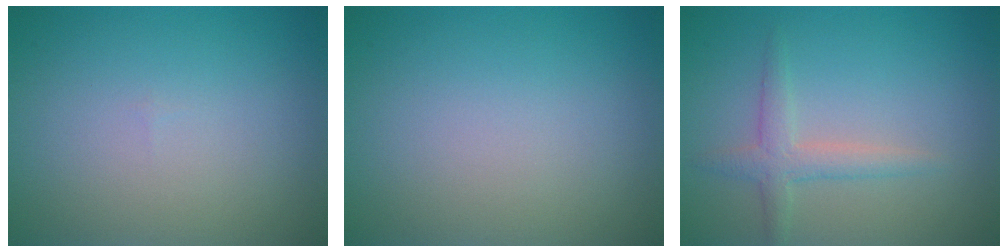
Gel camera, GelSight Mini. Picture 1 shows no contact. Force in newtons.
{"total": 0.0}
{"total": 2.2, "press": 2.2, "slide": 0.1}